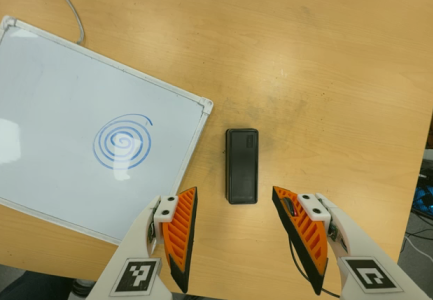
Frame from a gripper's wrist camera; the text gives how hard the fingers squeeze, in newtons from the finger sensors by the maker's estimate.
{"total": 0.0}